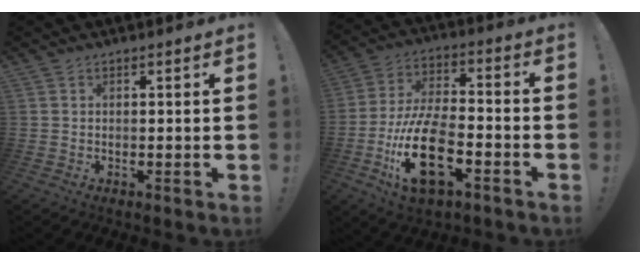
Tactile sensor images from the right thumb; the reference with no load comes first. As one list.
[{"total": 20.3, "force": [-7.6, 9.7, 16.1], "torque": [-0.319, 0.033, -0.123]}]